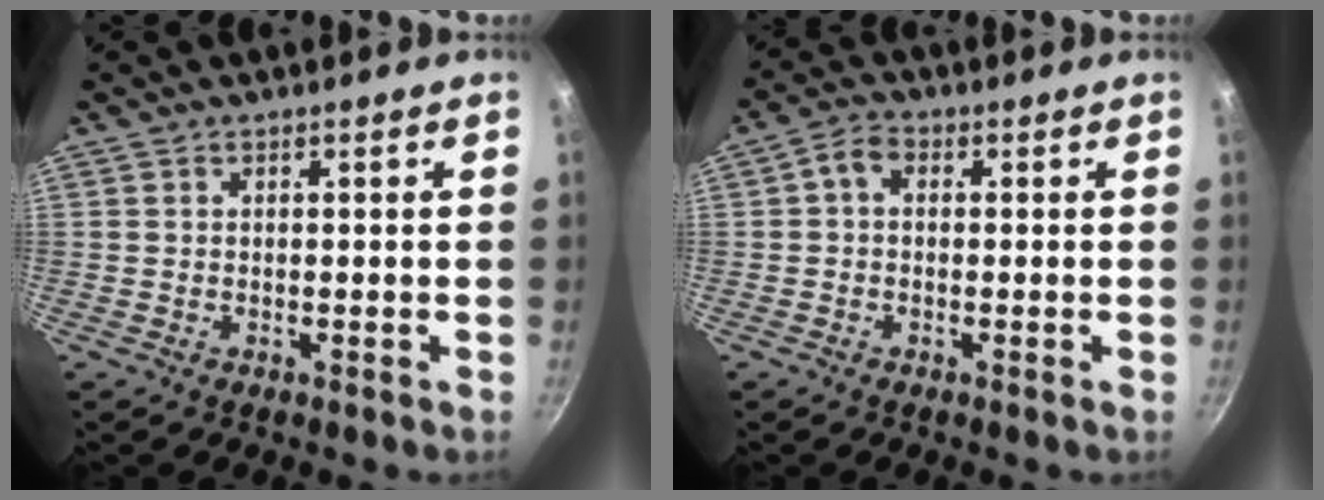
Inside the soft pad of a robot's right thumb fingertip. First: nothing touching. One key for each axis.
{"total": 3.4, "fx": 0.3, "fy": 2.3, "fz": 2.4, "tx": -0.051, "ty": 0.012, "tz": -0.005}